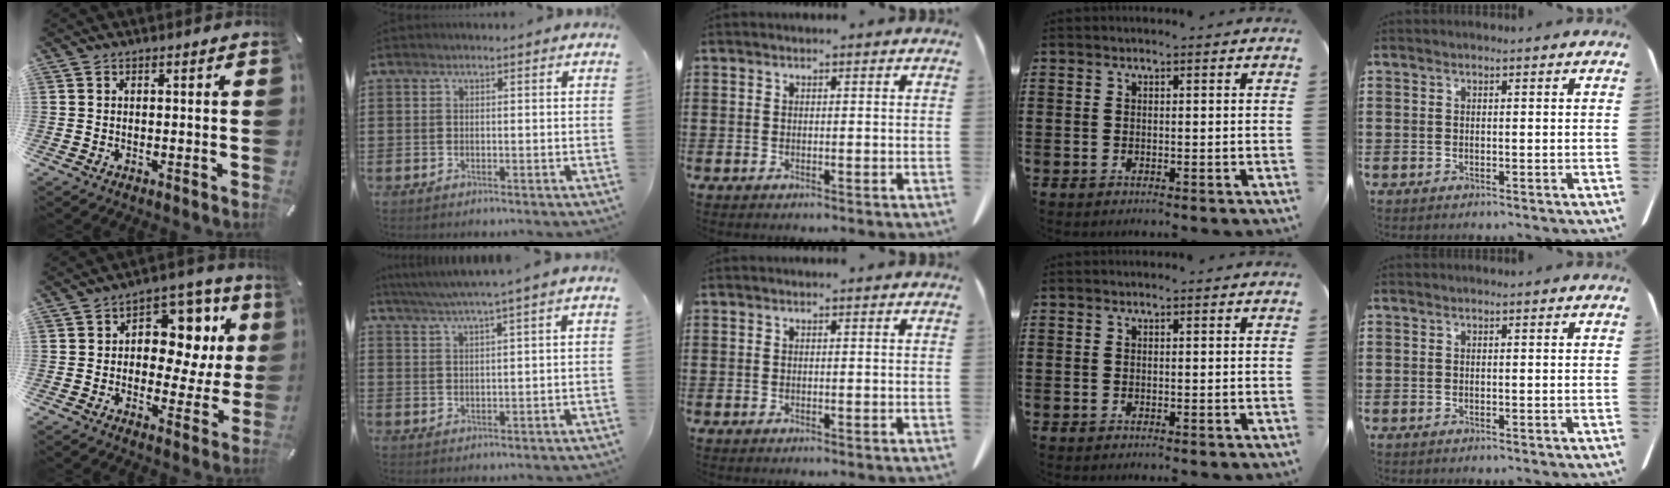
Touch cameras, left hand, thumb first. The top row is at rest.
{"thumb": {"total": 12.7, "force": [3.0, 9.1, 8.3], "torque": [-0.099, -0.025, 0.055]}, "index": {"total": 3.1, "force": [2.1, -0.6, 2.2], "torque": [-0.044, -0.005, 0.035]}}